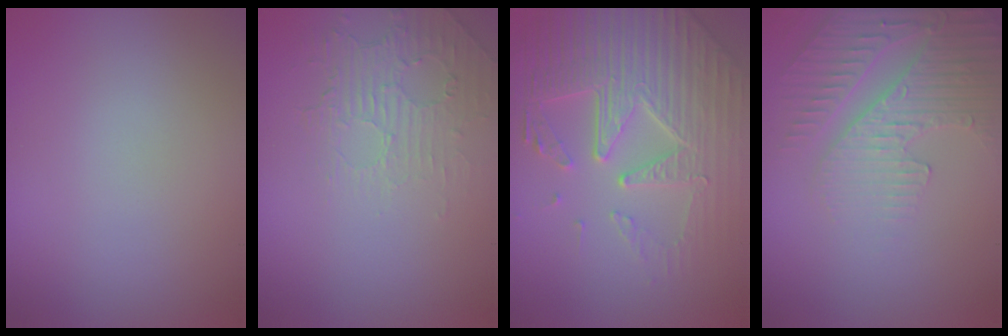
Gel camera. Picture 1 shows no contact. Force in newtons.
{"total": 2.0, "press": 0.9, "slide": 1.8}
{"total": 7.7, "press": 6.0, "slide": 4.8}
{"total": 4.7, "press": 3.9, "slide": 2.7}